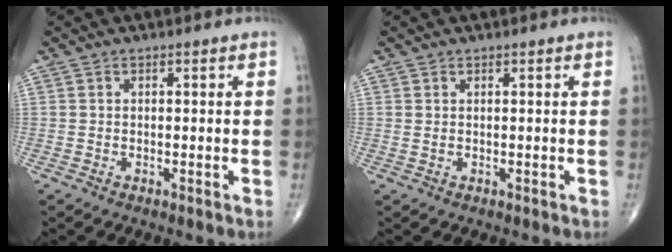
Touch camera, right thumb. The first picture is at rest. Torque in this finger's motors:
{"motor_torque": [-0.11, -0.41, -0.05, -0.20, -0.01]}